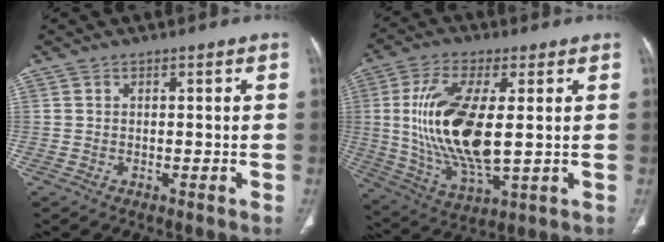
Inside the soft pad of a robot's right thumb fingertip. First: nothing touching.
{"total": 18.6, "force": [1.5, 7.5, 16.9], "torque": [-0.342, -0.017, 0.038]}